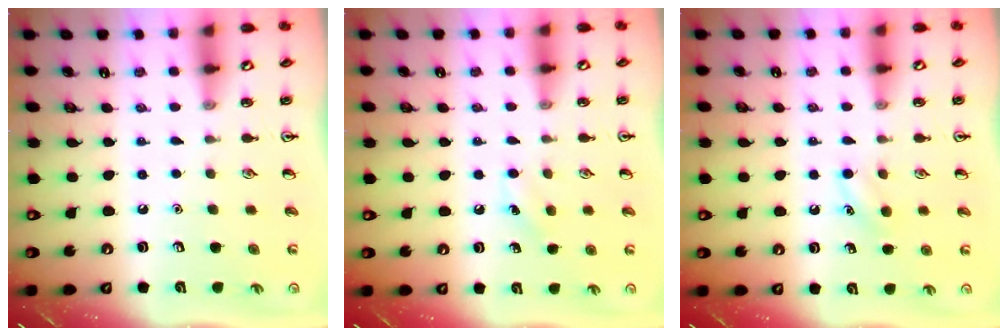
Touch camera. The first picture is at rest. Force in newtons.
{"total": 4.9, "press": 4.6, "slide": 1.6}
{"total": 6.1, "press": 5.8, "slide": 1.7}